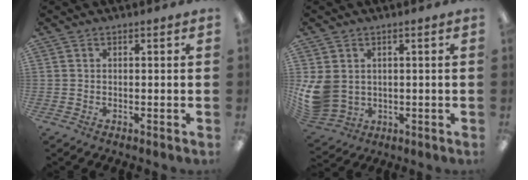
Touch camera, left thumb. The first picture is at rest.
{"total": 8.3, "force": [1.1, 7.0, 4.4], "torque": [-0.109, -0.004, 0.026]}